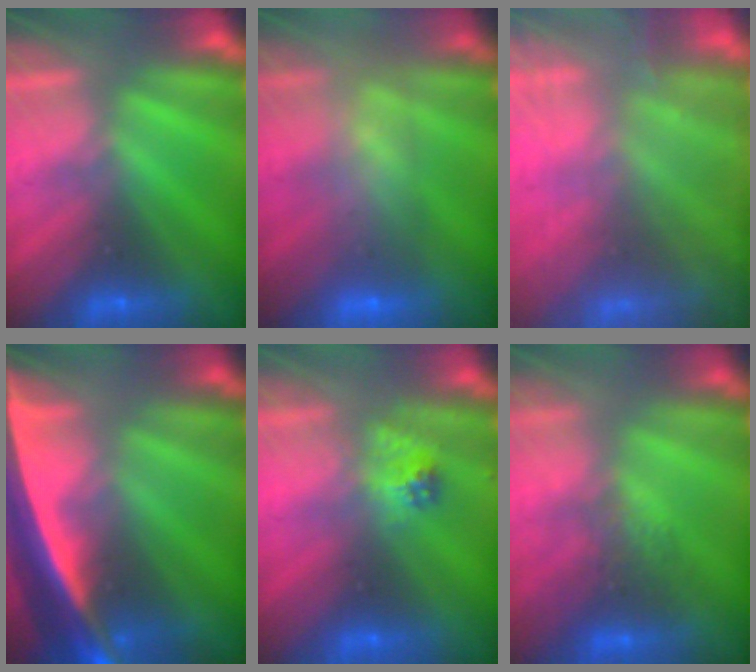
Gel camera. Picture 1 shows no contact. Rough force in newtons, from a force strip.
{"total": 7.9}
{"total": 11.3}
{"total": 5.8}
{"total": 2.3}
{"total": 2.7}